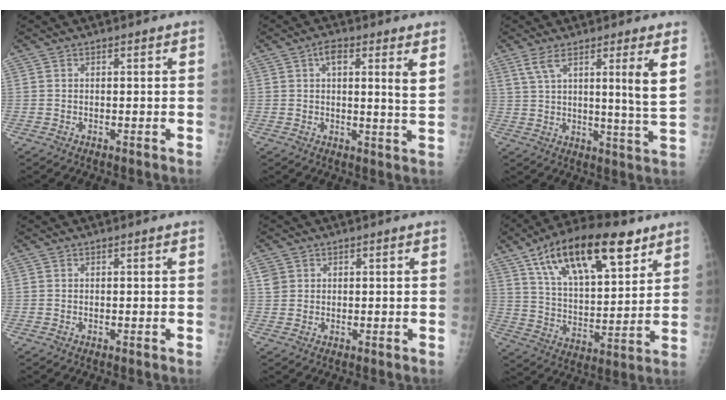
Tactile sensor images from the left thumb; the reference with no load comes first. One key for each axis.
{"total": 7.2, "fx": 3.3, "fy": 1.5, "fz": 6.3, "tx": -0.086, "ty": -0.018, "tz": 0.040}
{"total": 10.2, "fx": 4.8, "fy": -0.2, "fz": 9.0, "tx": -0.155, "ty": -0.041, "tz": 0.081}
{"total": 0.0}
{"total": 2.4, "fx": 1.0, "fy": 2.1, "fz": 0.6, "tx": 0.001, "ty": -0.004, "tz": 0.018}
{"total": 23.3, "fx": 13.1, "fy": 9.7, "fz": 16.7, "tx": -0.251, "ty": -0.031, "tz": 0.226}